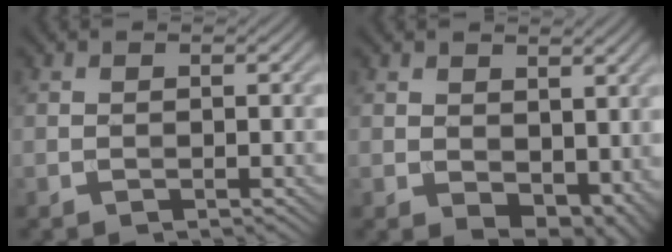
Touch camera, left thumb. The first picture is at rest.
{"total": 5.0, "force": [0.8, 3.3, 3.6], "torque": [-0.067, -0.018, 0.024]}